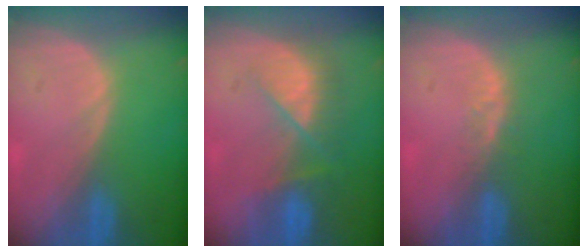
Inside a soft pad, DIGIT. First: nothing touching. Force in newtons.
{"total": 7.5, "press": 6.8, "slide": 3.2}
{"total": 2.4, "press": 1.8, "slide": 1.5}